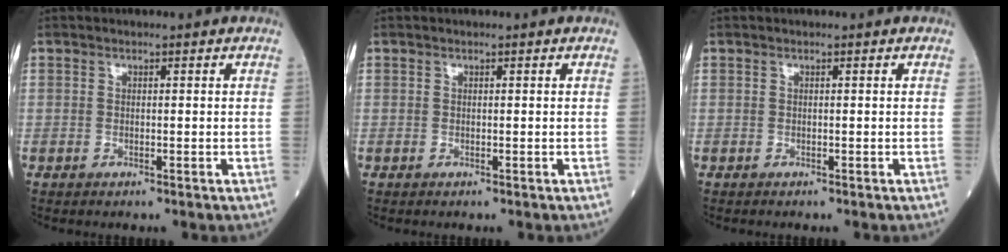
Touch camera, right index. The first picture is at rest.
{"total": 0.0}
{"total": 0.0}